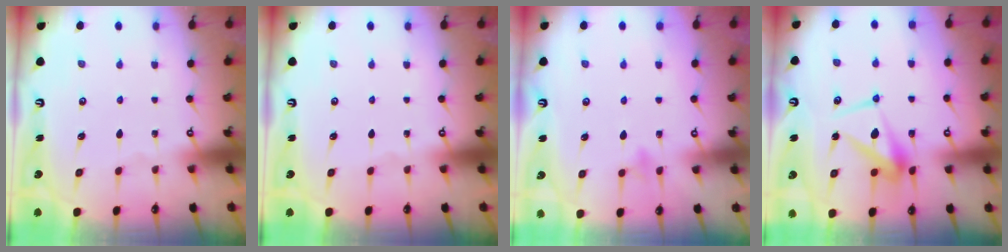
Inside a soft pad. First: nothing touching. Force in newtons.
{"total": 0.0}
{"total": 5.3, "press": 5.1, "slide": 1.3}
{"total": 11.0, "press": 11.0, "slide": 0.7}